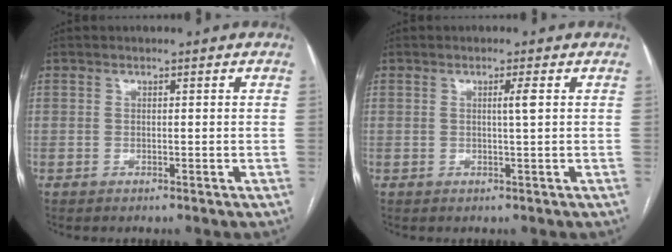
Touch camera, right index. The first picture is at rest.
{"total": 1.8, "force": [0.4, -0.4, 1.7], "torque": [-0.031, -0.002, 0.008]}